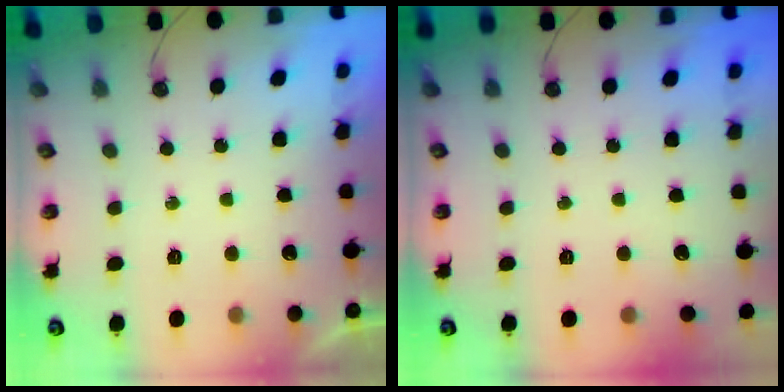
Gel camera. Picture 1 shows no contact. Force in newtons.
{"total": 0.0}